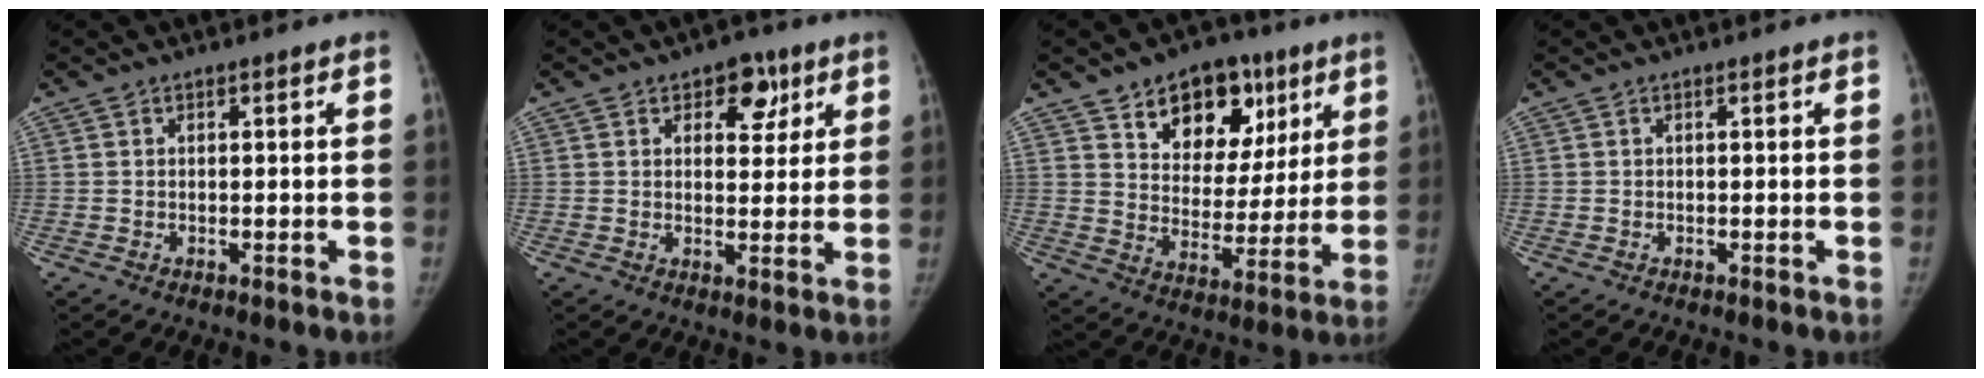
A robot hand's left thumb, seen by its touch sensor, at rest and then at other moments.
{"total": 6.6, "force": [3.5, 4.2, 3.7], "torque": [-0.011, -0.013, 0.045]}
{"total": 16.4, "force": [8.9, 10.8, 8.6], "torque": [-0.068, -0.033, 0.141]}
{"total": 0.0}